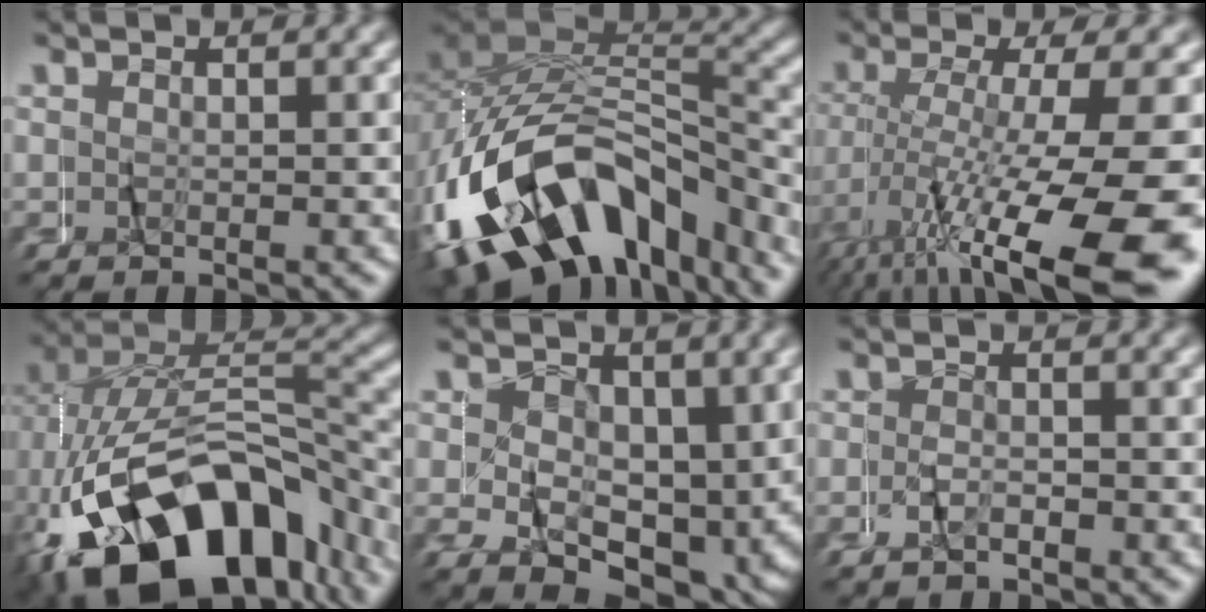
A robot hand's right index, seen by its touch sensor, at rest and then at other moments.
{"total": 17.5, "force": [-6.8, 11.1, 11.7], "torque": [-0.243, -0.040, -0.089]}
{"total": 10.8, "force": [-6.5, 2.1, 8.4], "torque": [-0.127, -0.024, -0.083]}
{"total": 17.8, "force": [-8.2, 10.3, 12.0], "torque": [-0.217, -0.037, -0.107]}
{"total": 5.4, "force": [-0.4, 3.5, 4.0], "torque": [-0.049, -0.019, -0.003]}
{"total": 1.7, "force": [-0.6, 1.5, 0.6], "torque": [-0.009, 0.004, -0.018]}